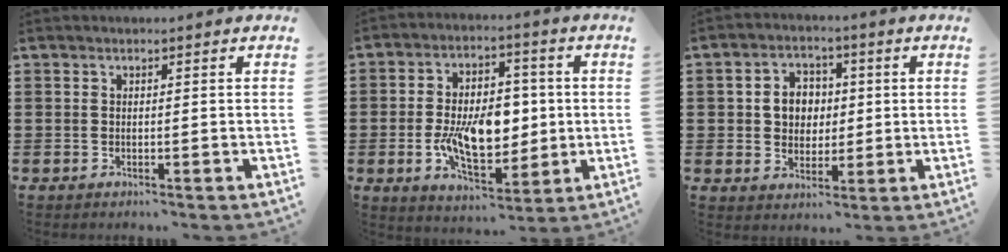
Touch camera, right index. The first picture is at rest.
{"total": 11.1, "force": [-0.7, 6.5, 9.0], "torque": [-0.161, 0.002, -0.016]}
{"total": 5.4, "force": [0.4, 4.9, 2.4], "torque": [-0.056, 0.014, 0.002]}